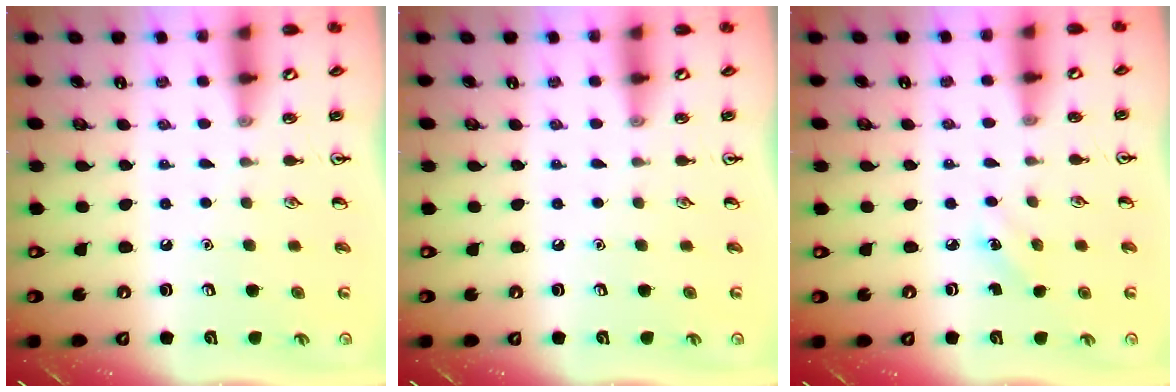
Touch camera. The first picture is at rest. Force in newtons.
{"total": 0.0}
{"total": 2.3, "press": 2.2, "slide": 0.8}